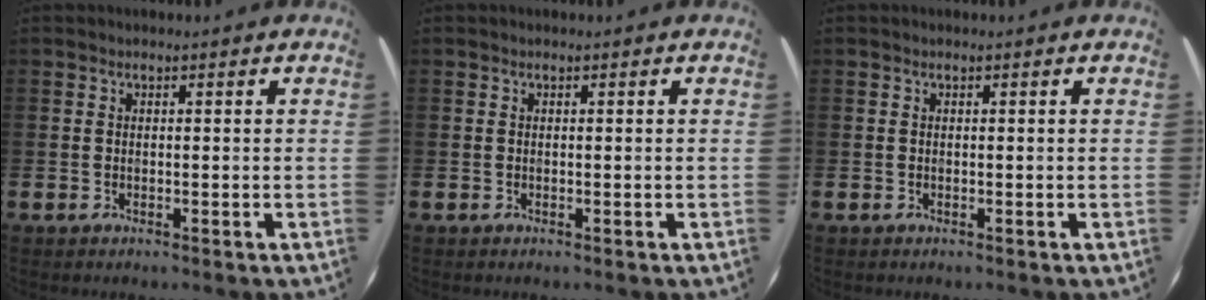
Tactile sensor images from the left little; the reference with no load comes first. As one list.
[{"total": 0.0}, {"total": 0.0}]